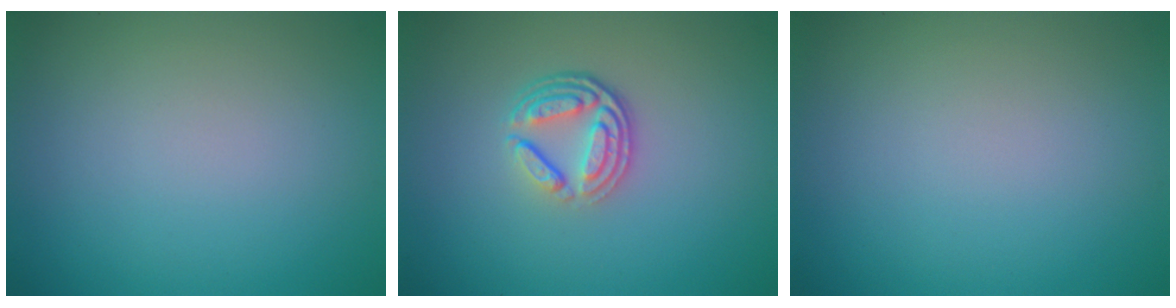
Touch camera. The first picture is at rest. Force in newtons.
{"total": 4.0, "press": 2.9, "slide": 2.7}
{"total": 0.0}